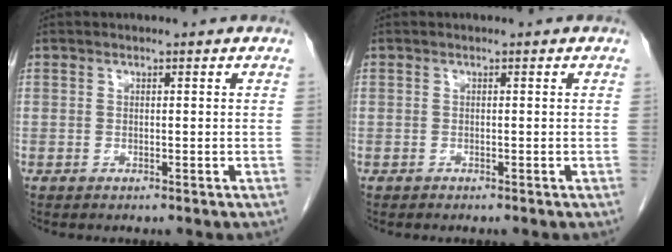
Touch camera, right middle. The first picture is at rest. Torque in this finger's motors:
{"motor_torque": [-0.26, -0.19, -0.01, -0.01]}